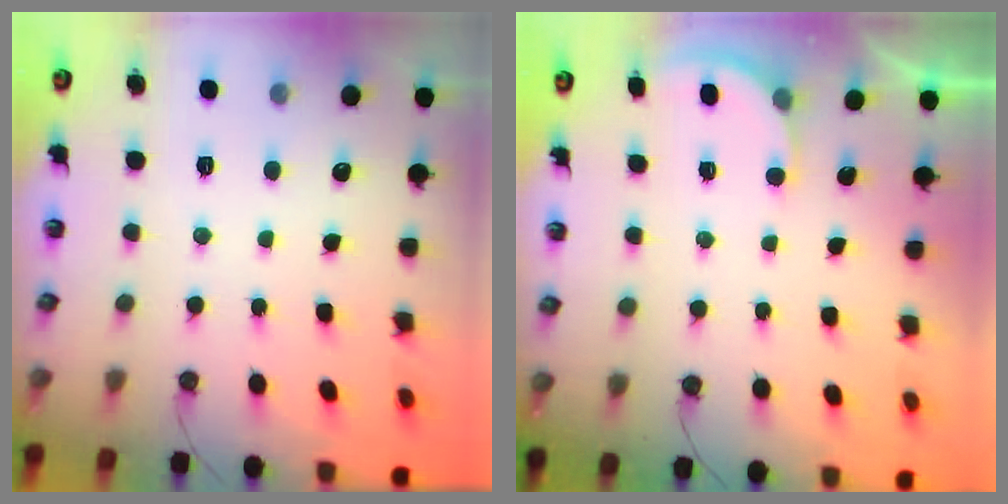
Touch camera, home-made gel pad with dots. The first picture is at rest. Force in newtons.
{"total": 2.9, "press": 2.9, "slide": 0.3}